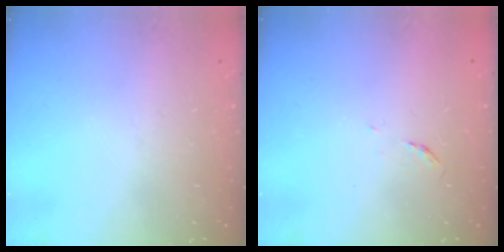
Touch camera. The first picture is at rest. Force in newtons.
{"total": 3.1, "press": 3.0, "slide": 0.5}